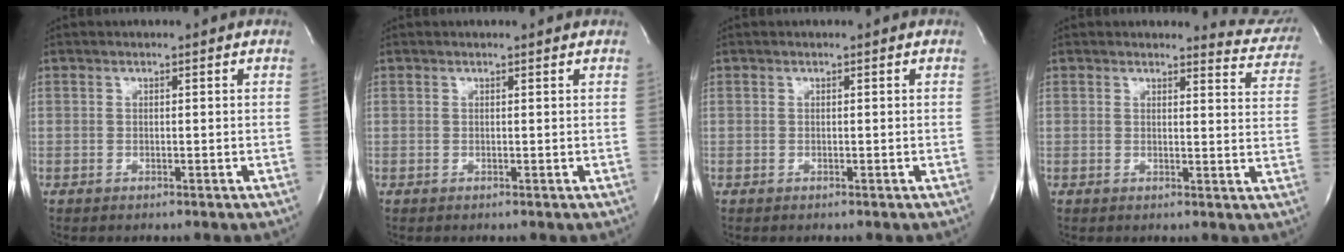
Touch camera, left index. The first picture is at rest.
{"total": 0.8, "force": [0.8, 0.2, -0.1], "torque": [-0.007, 0.002, 0.004]}
{"total": 0.0}
{"total": 6.6, "force": [6.5, 1.0, -0.8], "torque": [0.023, -0.061, 0.042]}